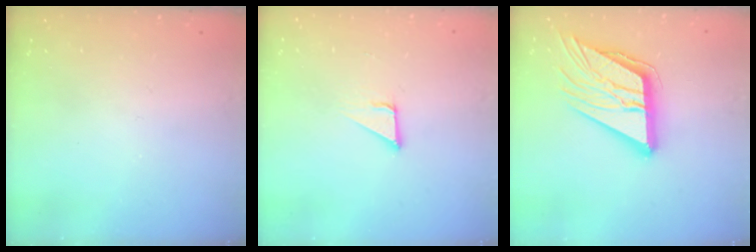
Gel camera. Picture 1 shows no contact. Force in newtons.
{"total": 2.1, "press": 2.1, "slide": 0.1}
{"total": 17.3, "press": 17.1, "slide": 2.7}